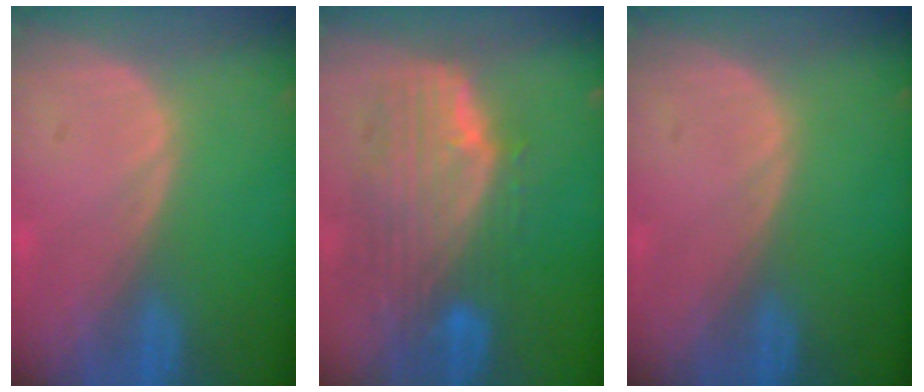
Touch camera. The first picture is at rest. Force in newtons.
{"total": 10.0, "press": 8.9, "slide": 4.6}
{"total": 0.0}